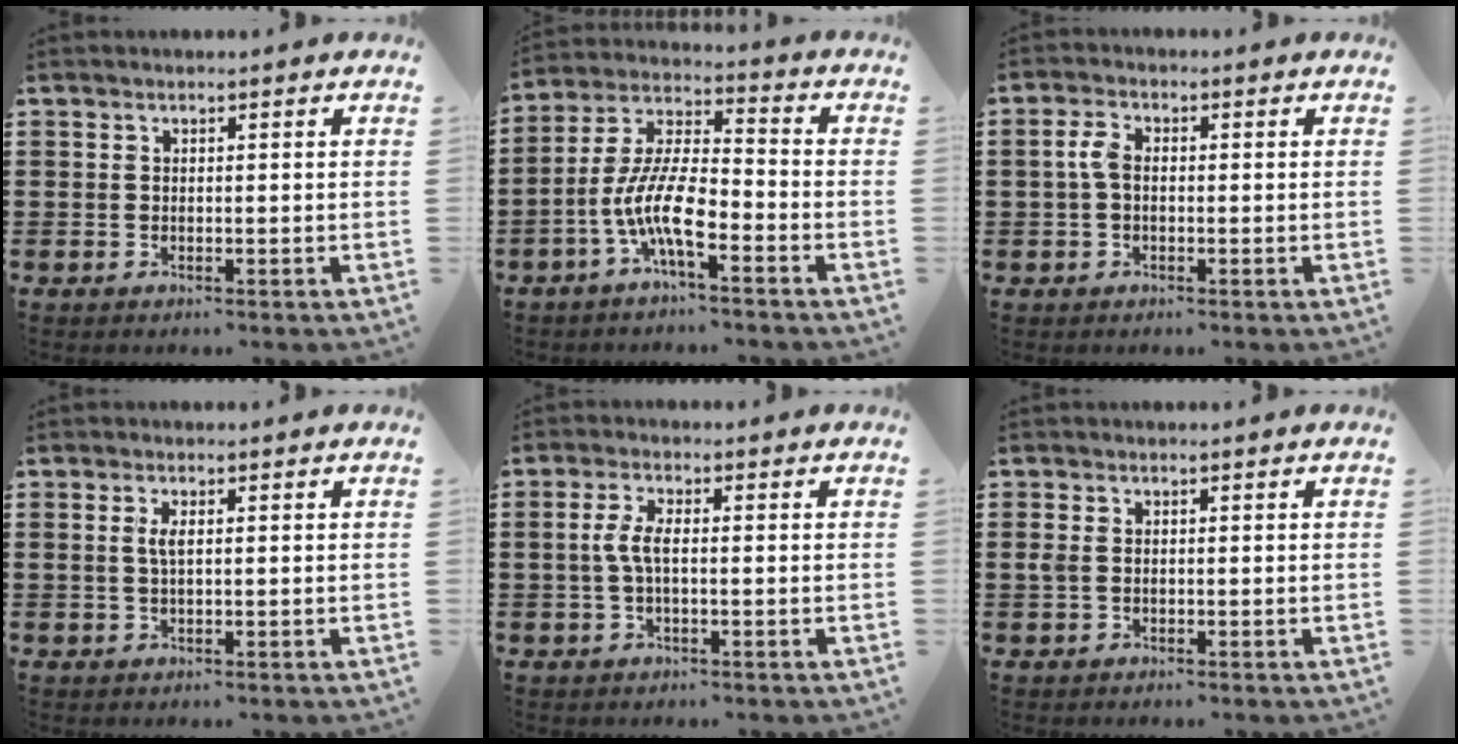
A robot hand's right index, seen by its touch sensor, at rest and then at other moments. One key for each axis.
{"total": 10.0, "fx": -4.8, "fy": 2.7, "fz": 8.4, "tx": -0.195, "ty": -0.012, "tz": -0.096}
{"total": 2.8, "fx": 0.0, "fy": 1.2, "fz": 2.5, "tx": -0.060, "ty": 0.000, "tz": -0.004}
{"total": 1.9, "fx": 0.4, "fy": 0.5, "fz": 1.7, "tx": -0.035, "ty": 0.003, "tz": 0.005}
{"total": 3.6, "fx": -0.2, "fy": 0.7, "fz": 3.5, "tx": -0.080, "ty": -0.004, "tz": -0.010}
{"total": 1.4, "fx": 0.0, "fy": 0.9, "fz": 1.1, "tx": -0.032, "ty": 0.003, "tz": -0.003}